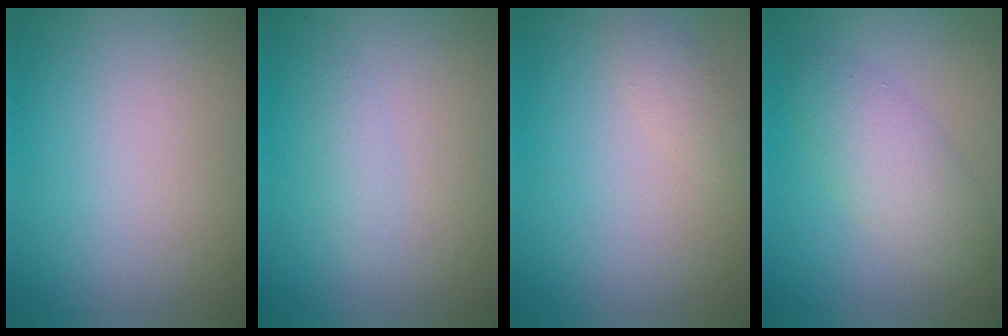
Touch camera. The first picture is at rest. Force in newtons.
{"total": 0.9, "press": 0.9, "slide": 0.1}
{"total": 1.3, "press": 1.3, "slide": 0.1}
{"total": 3.4, "press": 3.4, "slide": 0.1}